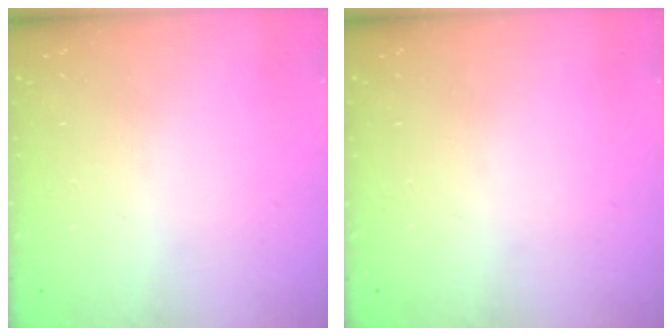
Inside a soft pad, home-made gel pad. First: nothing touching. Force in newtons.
{"total": 0.0}